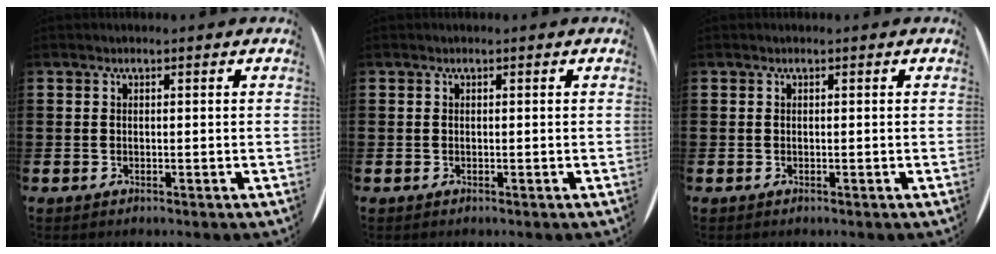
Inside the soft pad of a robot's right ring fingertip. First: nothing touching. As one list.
[{"total": 0.0}, {"total": 0.0}]